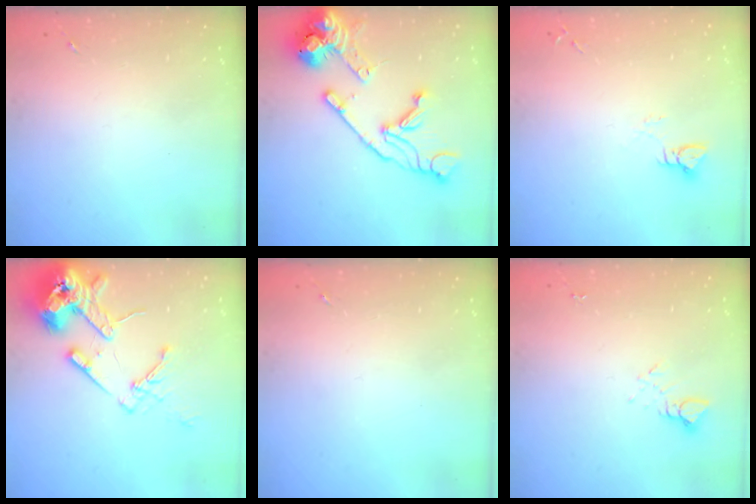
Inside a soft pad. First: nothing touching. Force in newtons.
{"total": 18.4, "press": 18.2, "slide": 2.3}
{"total": 3.0, "press": 3.0, "slide": 0.3}
{"total": 16.3, "press": 16.1, "slide": 2.5}
{"total": 0.0}
{"total": 4.0, "press": 4.0, "slide": 0.4}